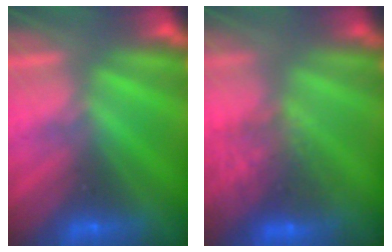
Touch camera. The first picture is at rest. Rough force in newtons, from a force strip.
{"total": 11.4}